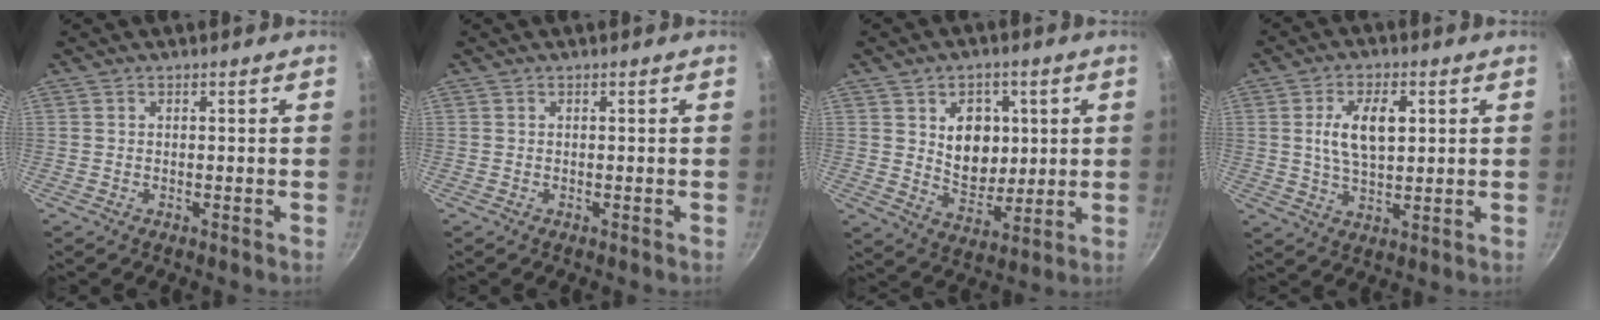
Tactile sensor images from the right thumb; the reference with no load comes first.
{"total": 0.0}
{"total": 10.8, "force": [2.6, 8.2, 6.6], "torque": [-0.062, -0.024, 0.049]}
{"total": 9.2, "force": [2.0, 4.9, 7.6], "torque": [-0.123, -0.004, 0.035]}